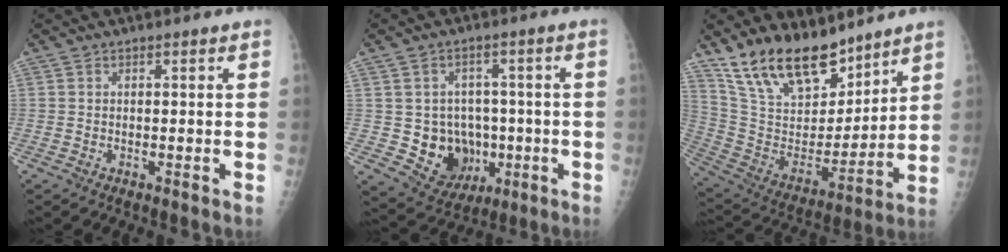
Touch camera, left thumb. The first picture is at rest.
{"total": 10.5, "force": [-1.4, 9.3, 4.8], "torque": [-0.030, 0.010, -0.001]}
{"total": 19.7, "force": [15.1, 8.6, 9.2], "torque": [-0.128, -0.079, 0.281]}